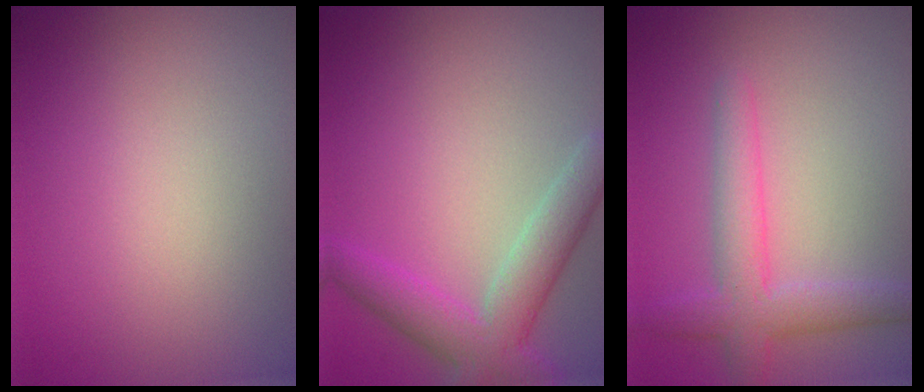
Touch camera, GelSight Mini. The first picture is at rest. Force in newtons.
{"total": 4.9, "press": 4.9, "slide": 0.3}
{"total": 2.9, "press": 2.9, "slide": 0.1}